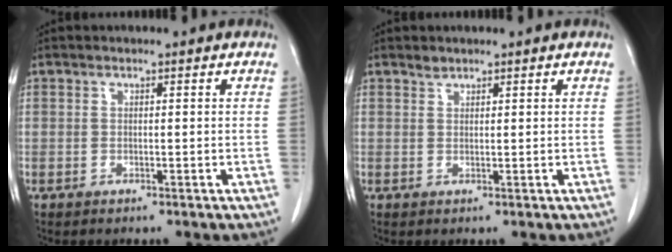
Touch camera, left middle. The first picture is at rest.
{"total": 0.8, "force": [0.7, 0.3, 0.0], "torque": [0.001, -0.002, 0.011]}